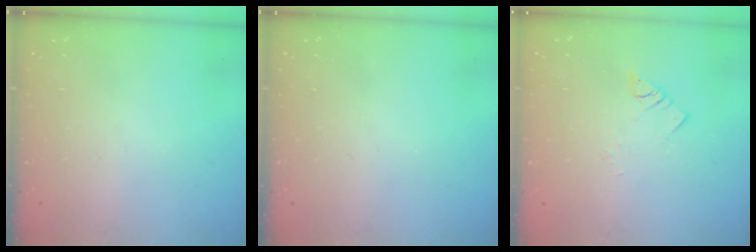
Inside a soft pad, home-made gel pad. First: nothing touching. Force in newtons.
{"total": 0.0}
{"total": 2.8, "press": 2.8, "slide": 0.3}